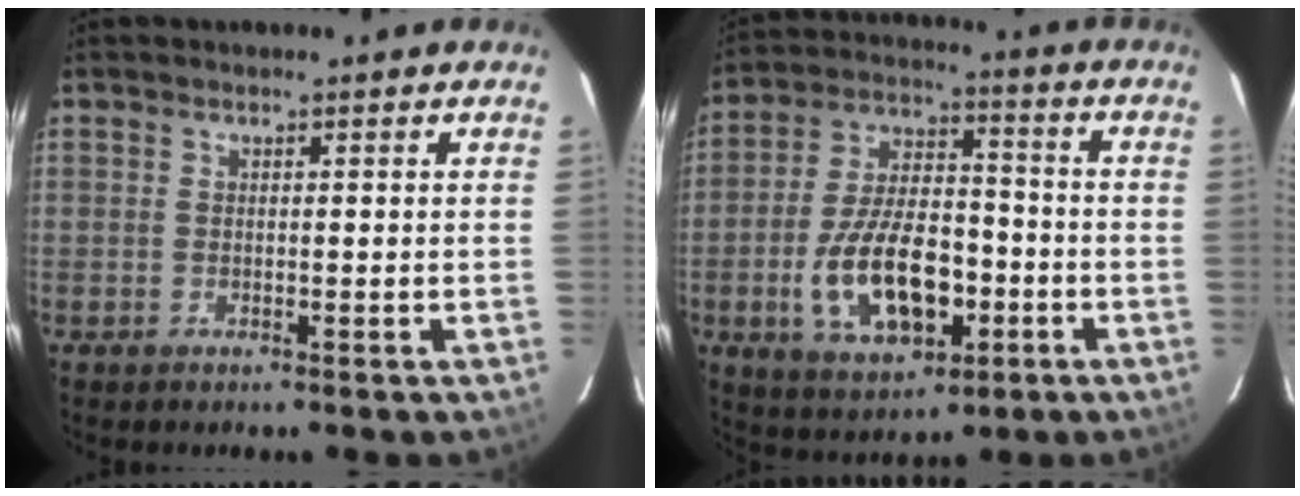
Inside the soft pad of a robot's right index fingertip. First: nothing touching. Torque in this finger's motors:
{"motor_torque": [1.34, -0.80, 0.78, 0.21]}